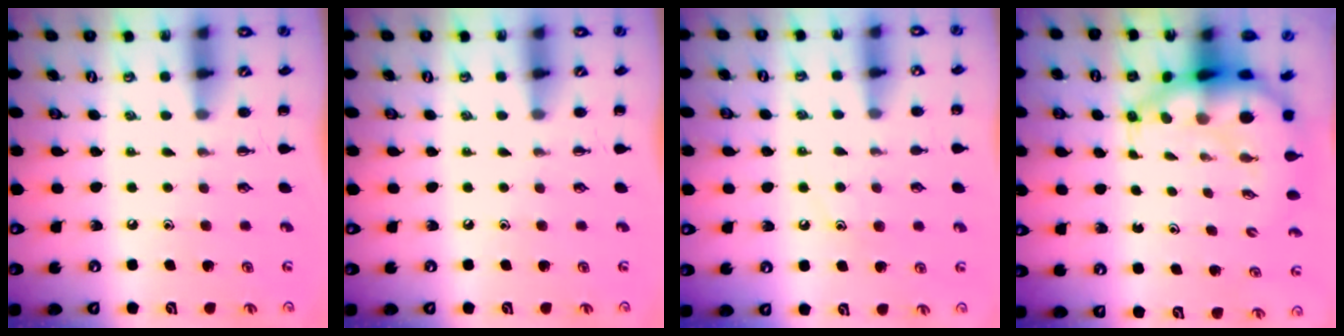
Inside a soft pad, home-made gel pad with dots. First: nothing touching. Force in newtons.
{"total": 0.0}
{"total": 7.4, "press": 7.3, "slide": 1.3}
{"total": 8.8, "press": 8.4, "slide": 2.6}